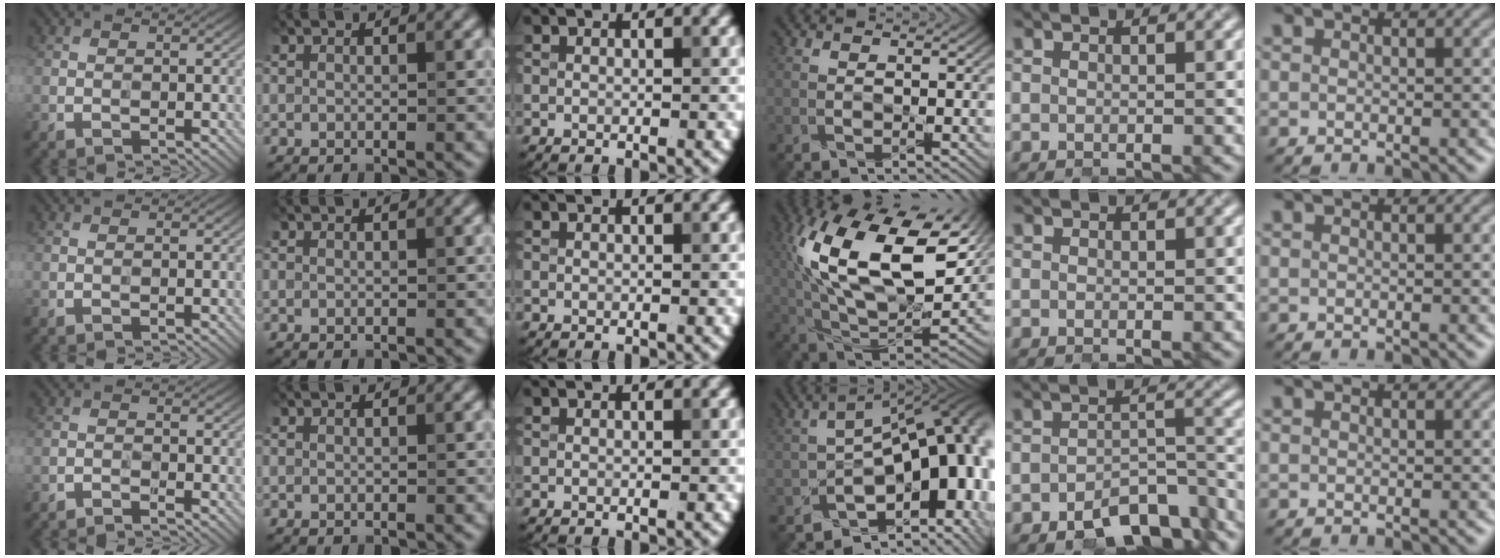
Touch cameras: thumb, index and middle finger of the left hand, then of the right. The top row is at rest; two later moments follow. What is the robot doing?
{"motion": "close", "object": "stapler"}